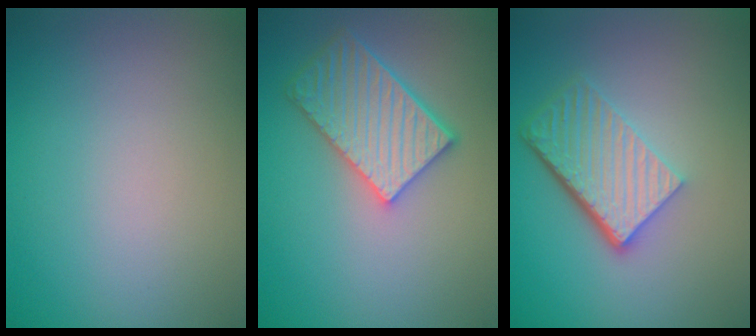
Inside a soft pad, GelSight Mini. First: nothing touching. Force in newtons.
{"total": 5.4, "press": 4.7, "slide": 2.6}
{"total": 5.9, "press": 4.0, "slide": 4.3}